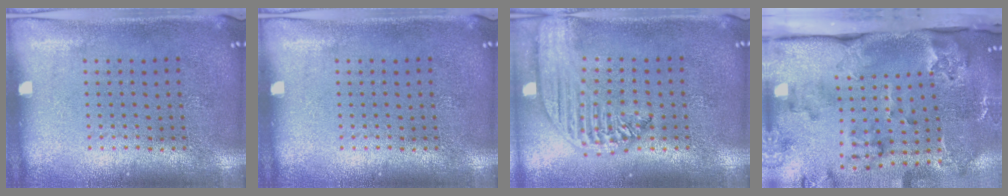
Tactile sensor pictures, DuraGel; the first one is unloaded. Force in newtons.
{"total": 0.0}
{"total": 2.6, "press": 2.2, "slide": 1.4}
{"total": 3.8, "press": 2.7, "slide": 2.6}